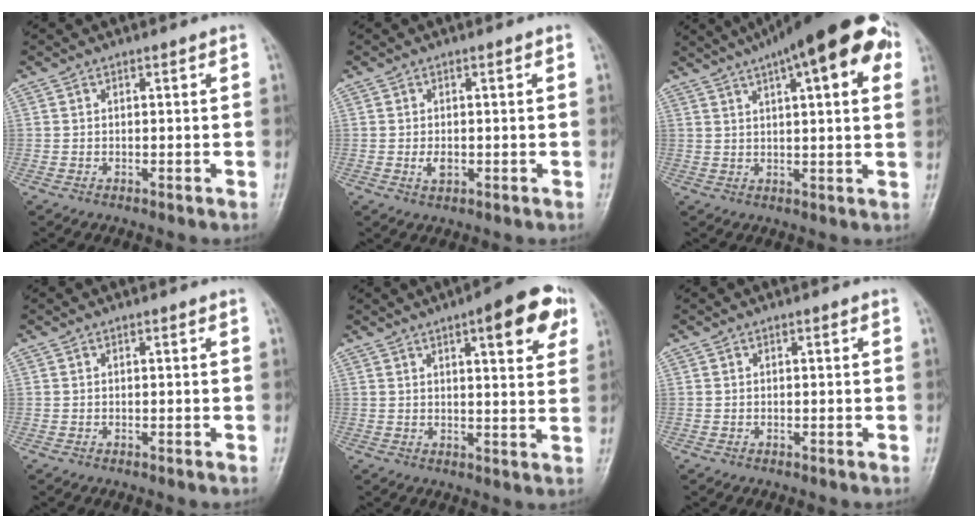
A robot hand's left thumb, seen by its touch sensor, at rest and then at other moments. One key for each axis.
{"total": 2.4, "fx": -0.5, "fy": 1.4, "fz": 1.8, "tx": -0.031, "ty": 0.000, "tz": -0.008}
{"total": 19.9, "fx": 9.5, "fy": 5.8, "fz": 16.5, "tx": -0.227, "ty": 0.021, "tz": 0.132}
{"total": 0.0}
{"total": 11.7, "fx": 5.7, "fy": 3.6, "fz": 9.7, "tx": -0.095, "ty": -0.010, "tz": 0.065}
{"total": 0.0}